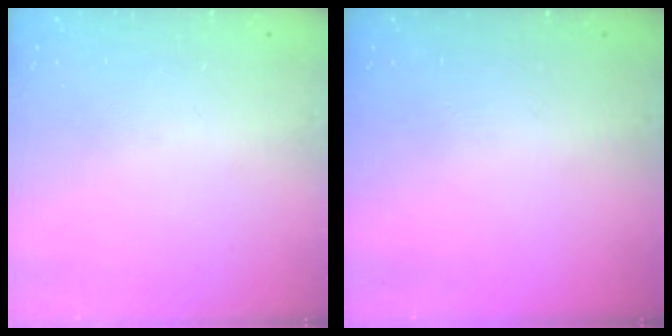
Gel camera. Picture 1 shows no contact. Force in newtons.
{"total": 0.0}